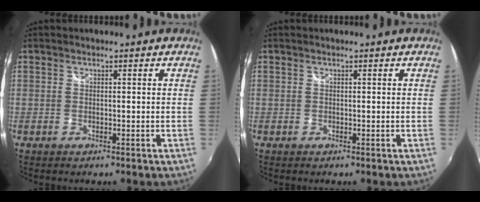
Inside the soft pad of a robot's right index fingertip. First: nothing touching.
{"total": 0.0}